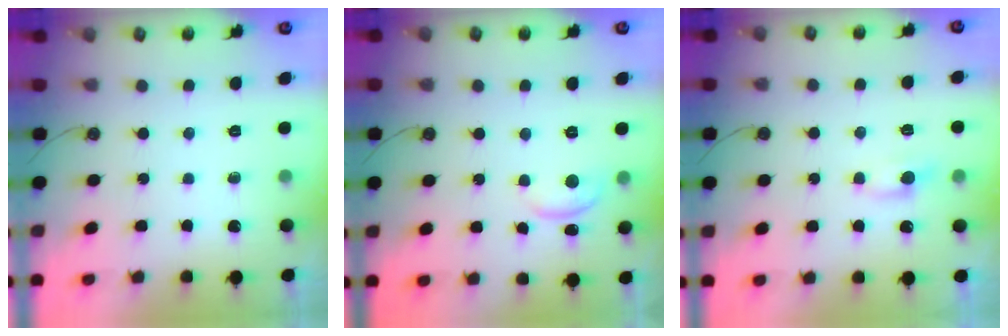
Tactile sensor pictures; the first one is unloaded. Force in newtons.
{"total": 0.6, "press": 0.3, "slide": 0.5}
{"total": 0.6, "press": 0.4, "slide": 0.5}